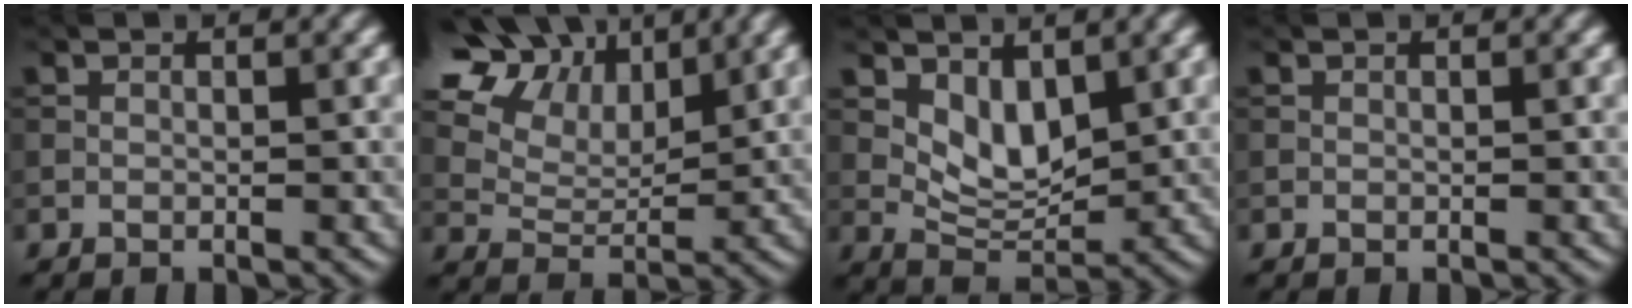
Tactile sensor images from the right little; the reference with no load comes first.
{"total": 13.9, "force": [8.5, 8.1, 7.4], "torque": [-0.167, 0.041, 0.154]}
{"total": 2.5, "force": [1.0, 1.2, 2.0], "torque": [-0.047, -0.008, 0.039]}
{"total": 0.0}